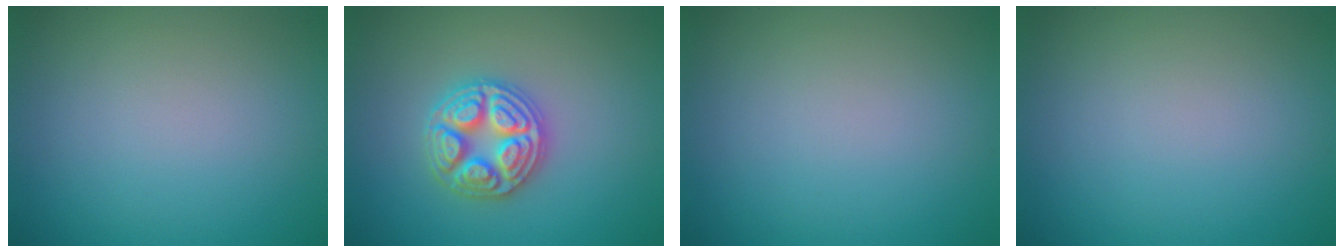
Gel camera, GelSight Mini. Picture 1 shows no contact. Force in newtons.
{"total": 4.9, "press": 4.8, "slide": 0.6}
{"total": 0.0}
{"total": 0.0}